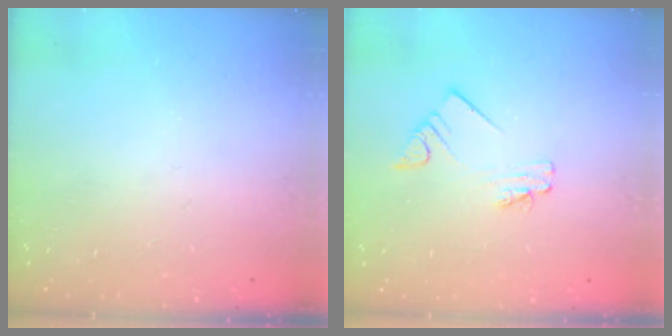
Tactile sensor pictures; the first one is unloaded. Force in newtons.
{"total": 1.9, "press": 1.9, "slide": 0.1}